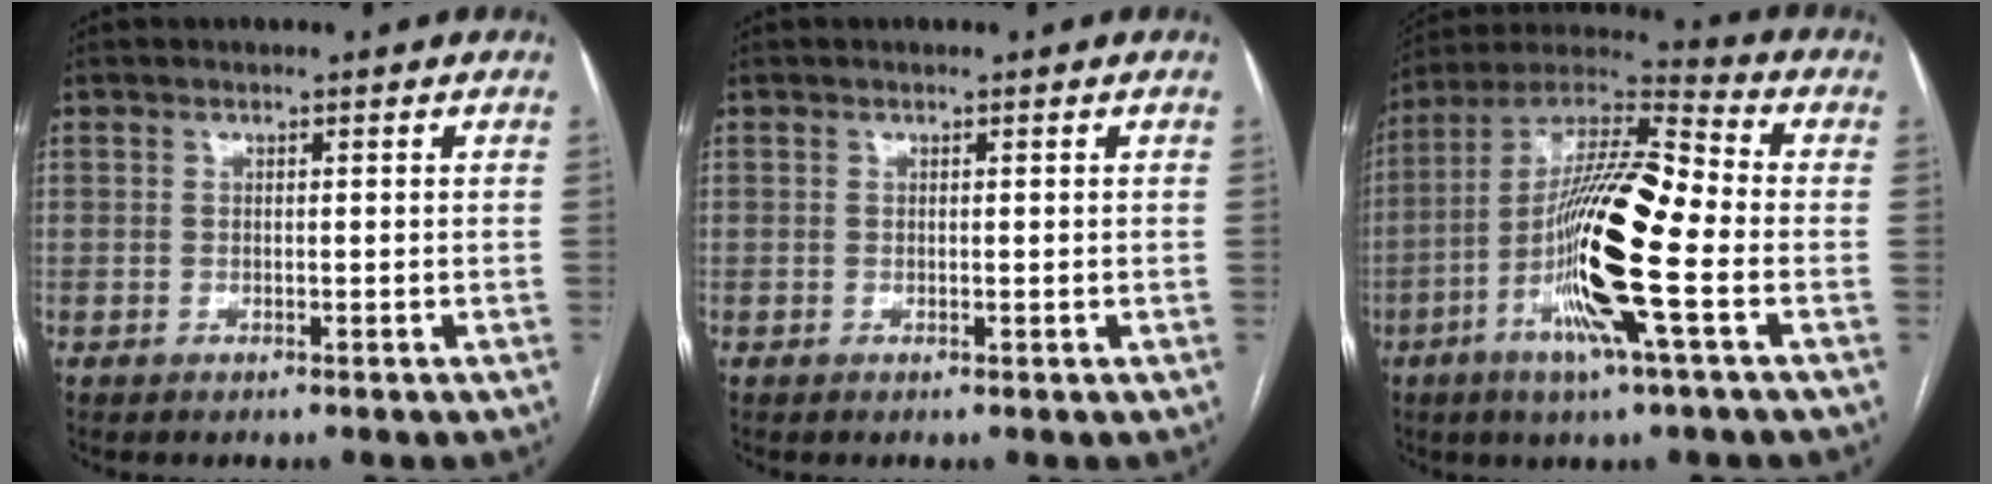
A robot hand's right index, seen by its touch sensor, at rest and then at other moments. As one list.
[{"total": 0.0}, {"total": 18.4, "force": [-4.5, 1.4, 17.8], "torque": [-0.344, -0.005, -0.088]}]